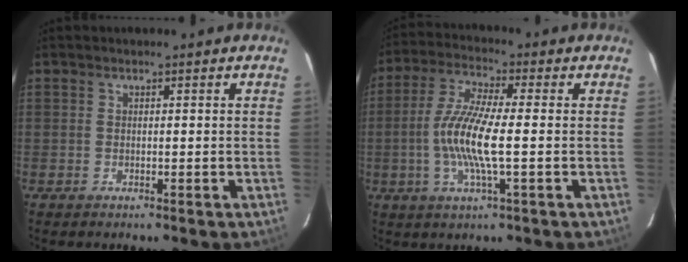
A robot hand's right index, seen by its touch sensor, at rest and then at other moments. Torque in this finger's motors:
{"motor_torque": [1.19, -0.16, 0.67, 0.21]}